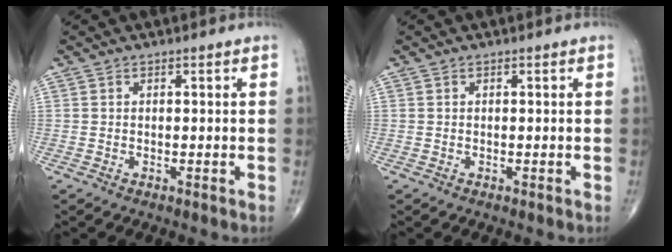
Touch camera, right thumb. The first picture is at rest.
{"total": 0.0}